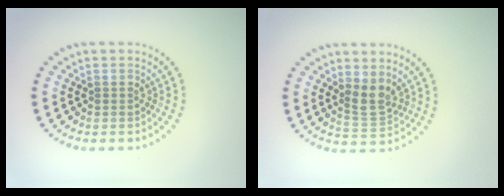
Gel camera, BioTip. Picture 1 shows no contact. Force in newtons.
{"total": 2.6, "press": 2.1, "slide": 1.4}